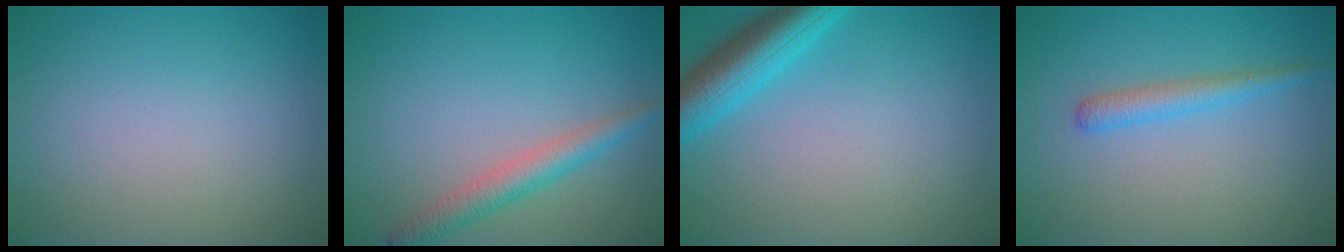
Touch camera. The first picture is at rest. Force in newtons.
{"total": 2.9, "press": 2.9, "slide": 0.1}
{"total": 5.4, "press": 5.4, "slide": 0.4}
{"total": 2.0, "press": 2.0, "slide": 0.1}